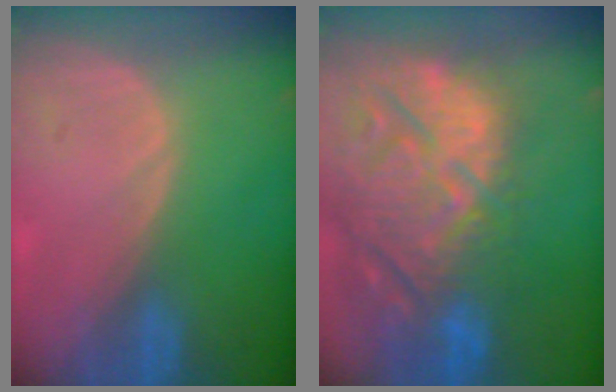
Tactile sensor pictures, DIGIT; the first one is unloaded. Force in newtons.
{"total": 15.3, "press": 13.0, "slide": 8.0}